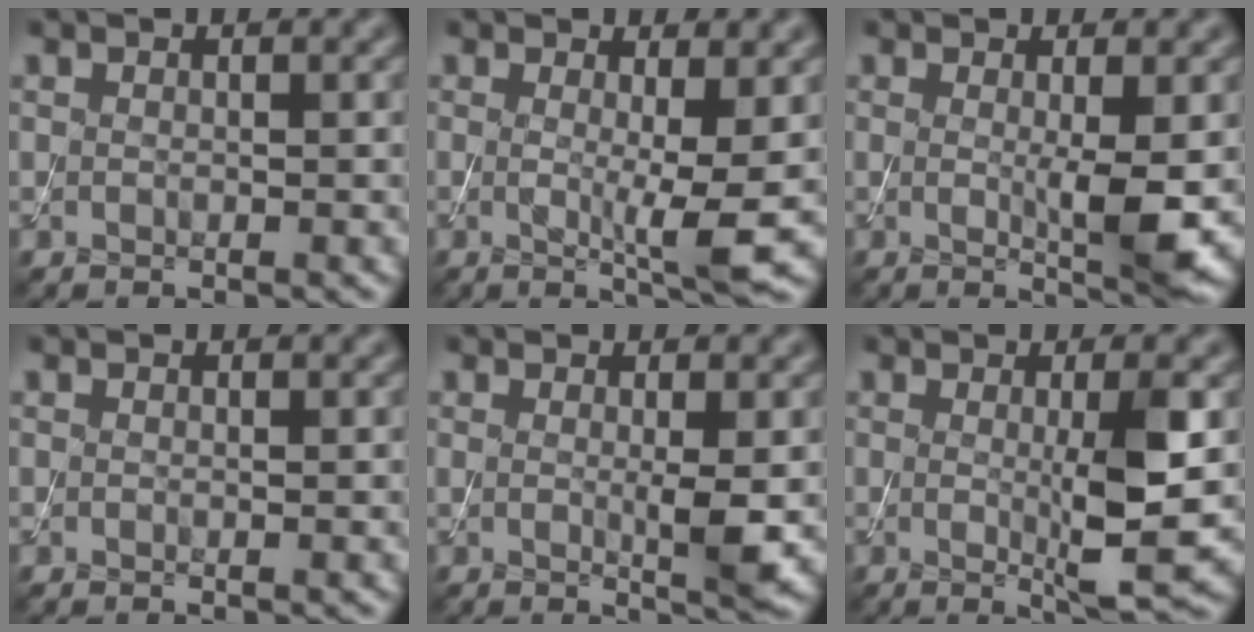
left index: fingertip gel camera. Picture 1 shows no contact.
{"total": 3.7, "force": [0.1, 0.4, 3.7], "torque": [-0.061, -0.017, 0.003]}
{"total": 3.6, "force": [0.1, 0.4, 3.6], "torque": [-0.057, -0.011, 0.005]}
{"total": 0.0}
{"total": 2.4, "force": [0.1, 0.2, 2.4], "torque": [-0.040, -0.009, 0.003]}
{"total": 5.2, "force": [0.0, 0.7, 5.1], "torque": [-0.083, -0.011, 0.004]}